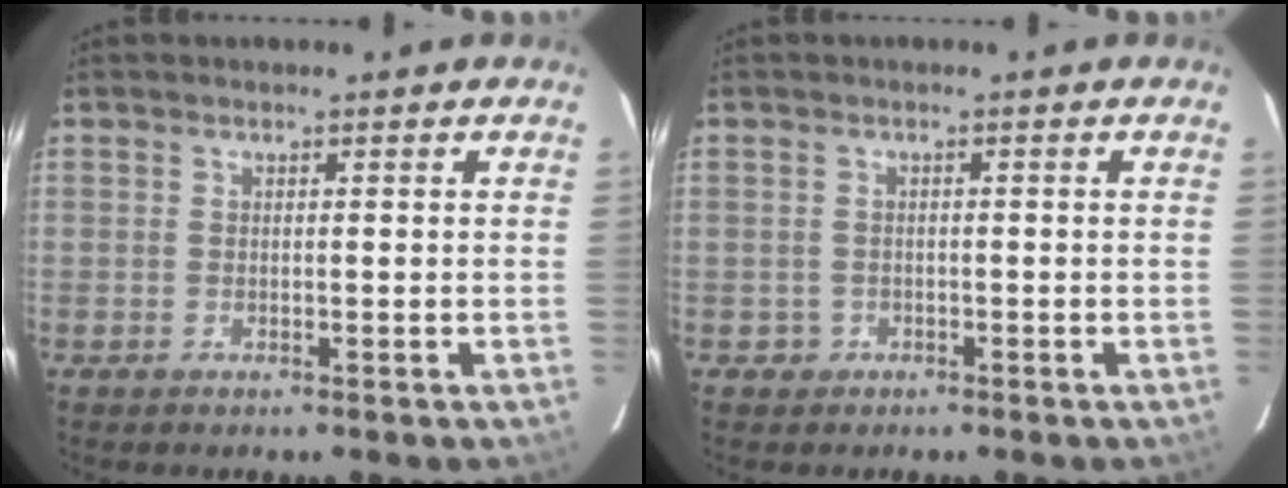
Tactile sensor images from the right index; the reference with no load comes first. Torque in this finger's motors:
{"motor_torque": [0.10, 0.00, -0.09, -0.05]}